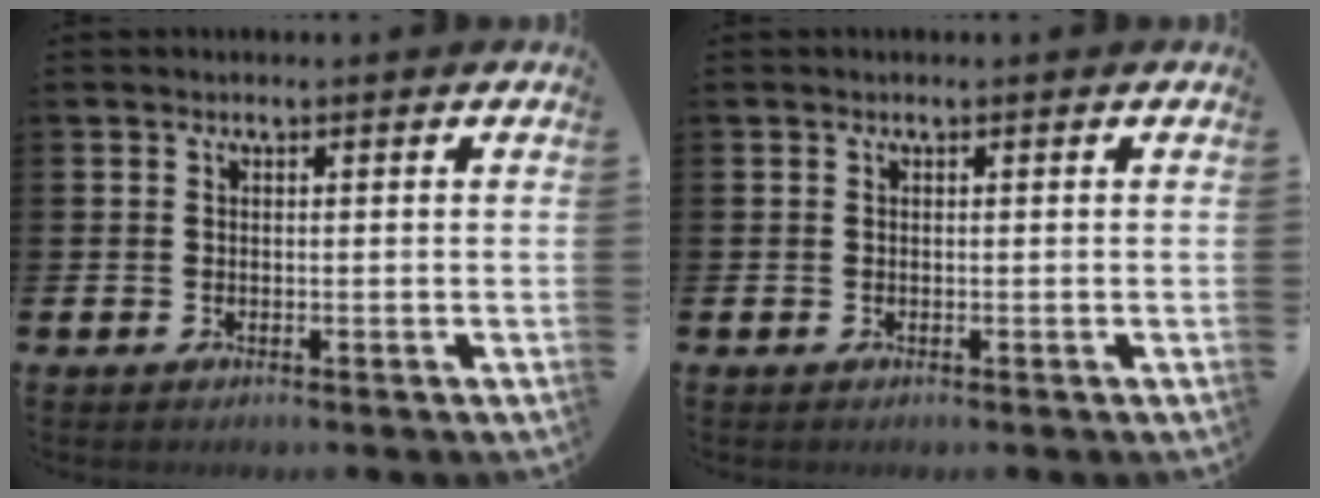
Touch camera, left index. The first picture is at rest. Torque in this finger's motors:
{"motor_torque": [0.00, 0.00, 0.00, -0.01]}